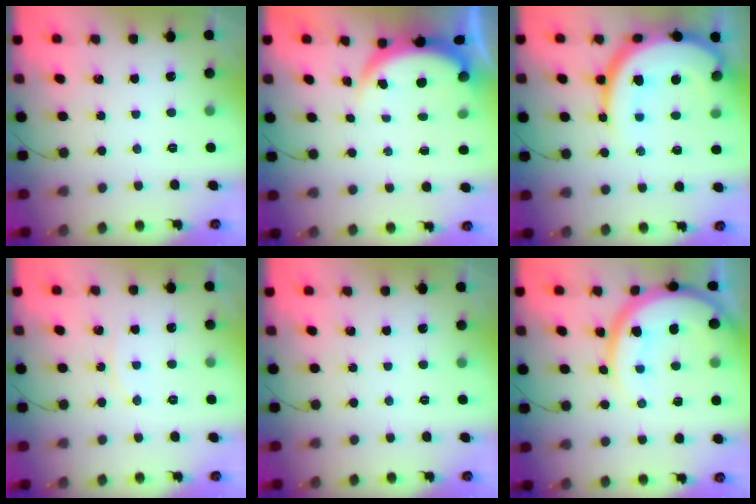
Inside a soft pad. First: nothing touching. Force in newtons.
{"total": 4.2, "press": 4.0, "slide": 1.3}
{"total": 19.1, "press": 19.0, "slide": 1.7}
{"total": 5.4, "press": 5.4, "slide": 0.1}
{"total": 0.0}
{"total": 15.9, "press": 15.9, "slide": 1.3}